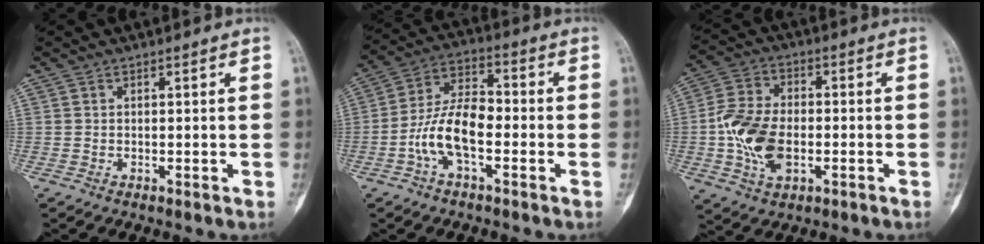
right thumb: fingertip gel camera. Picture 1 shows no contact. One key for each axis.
{"total": 10.8, "fx": -3.0, "fy": 4.9, "fz": 9.2, "tx": -0.177, "ty": 0.039, "tz": -0.062}
{"total": 12.1, "fx": -2.2, "fy": 7.2, "fz": 9.4, "tx": -0.181, "ty": 0.015, "tz": -0.042}